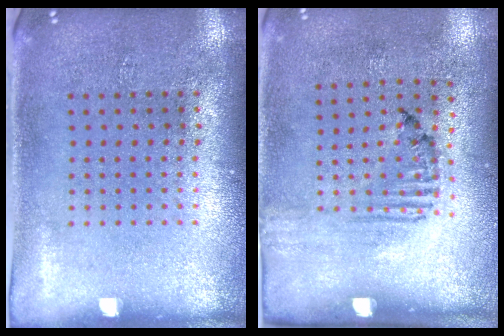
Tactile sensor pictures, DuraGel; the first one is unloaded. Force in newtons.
{"total": 1.8, "press": 1.0, "slide": 1.5}